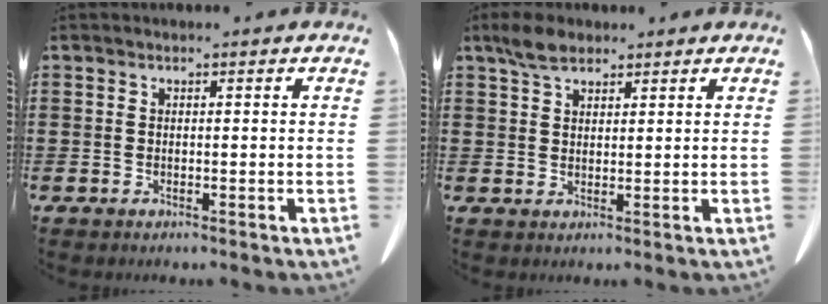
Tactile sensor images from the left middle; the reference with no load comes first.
{"total": 3.9, "force": [2.9, 1.7, 2.0], "torque": [-0.047, 0.006, 0.055]}